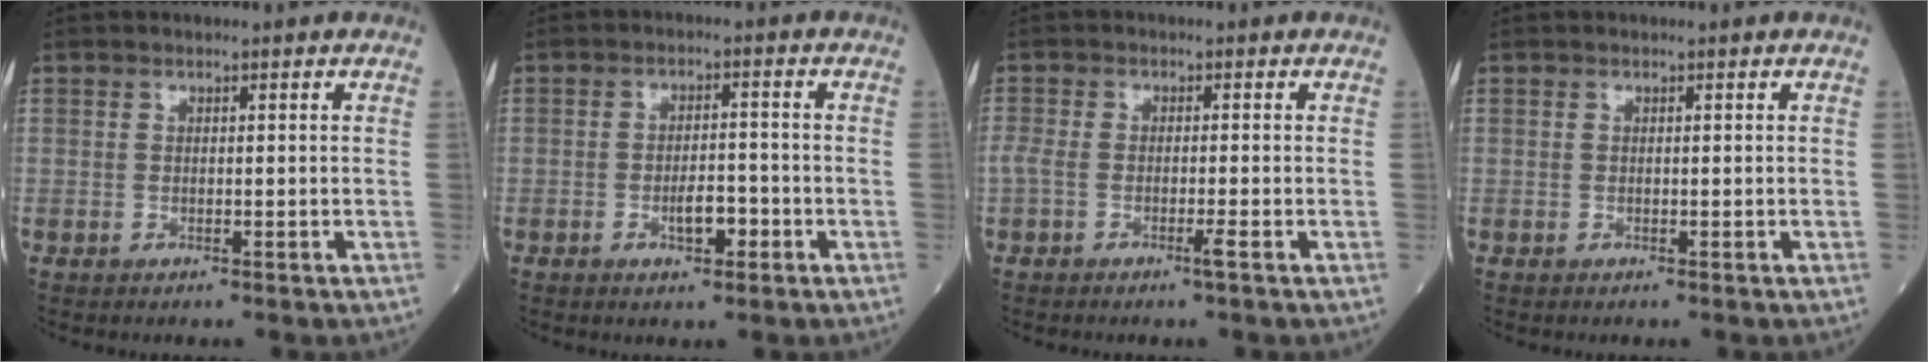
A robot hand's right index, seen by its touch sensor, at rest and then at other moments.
{"total": 4.0, "force": [-1.7, 1.5, 3.4], "torque": [-0.057, 0.002, -0.027]}
{"total": 2.9, "force": [-1.5, 0.3, 2.4], "torque": [-0.063, 0.001, -0.030]}
{"total": 0.0}